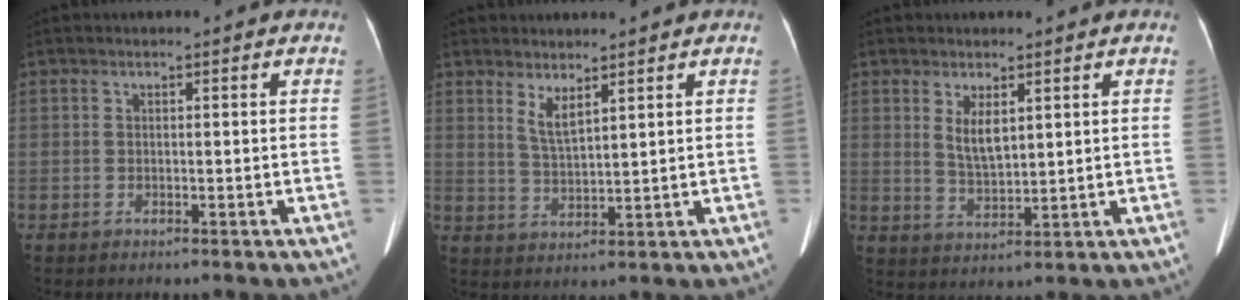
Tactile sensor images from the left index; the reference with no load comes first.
{"total": 3.3, "force": [2.4, 0.5, 2.3], "torque": [-0.050, -0.011, 0.054]}
{"total": 4.1, "force": [1.8, 1.5, 3.3], "torque": [-0.066, -0.006, 0.043]}